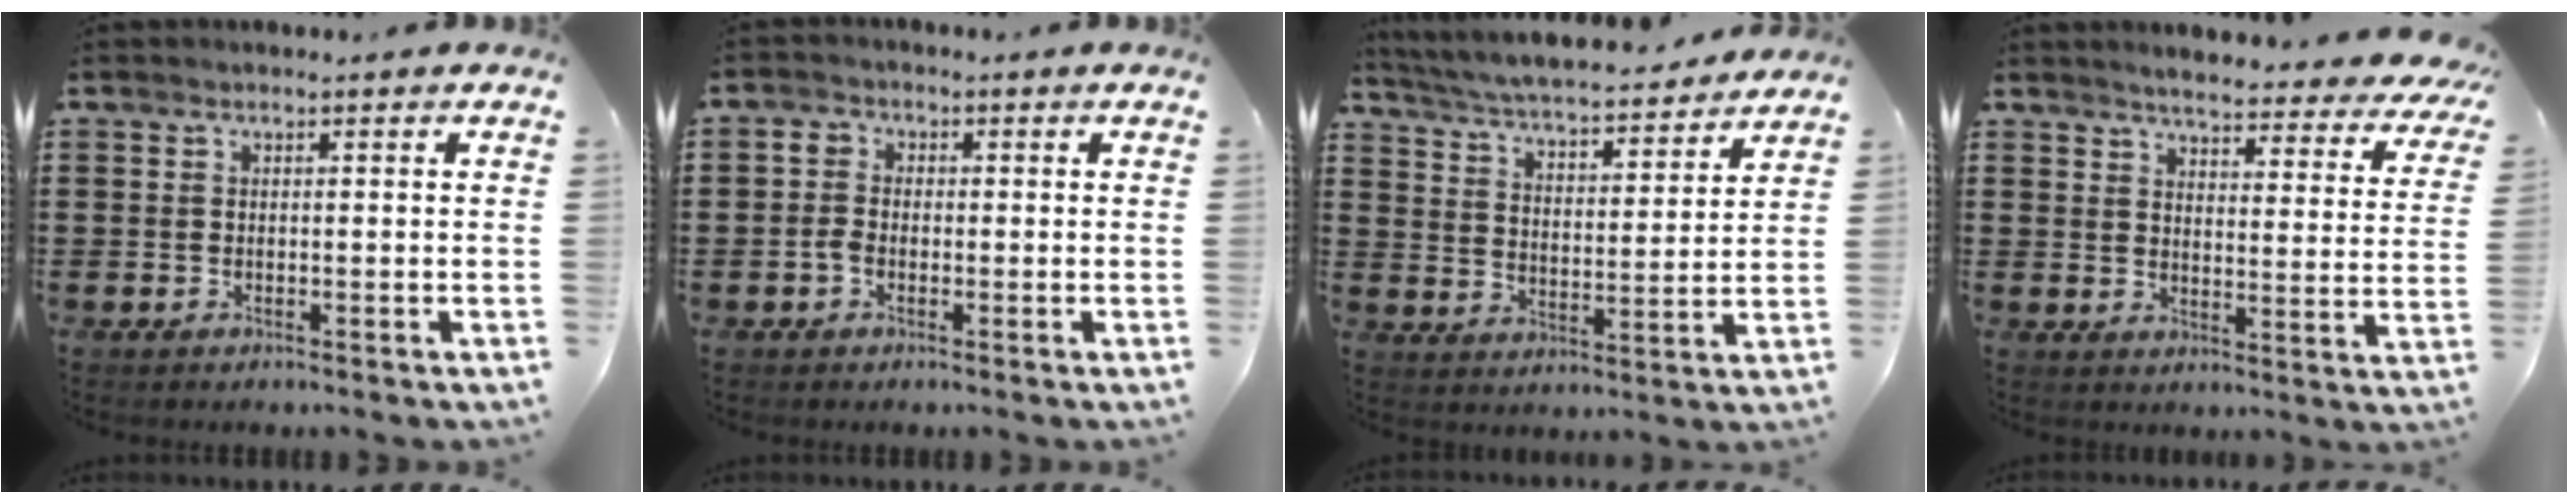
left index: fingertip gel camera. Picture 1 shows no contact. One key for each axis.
{"total": 2.4, "fx": -0.7, "fy": 2.0, "fz": 1.2, "tx": -0.040, "ty": 0.000, "tz": -0.019}
{"total": 4.9, "fx": 4.6, "fy": 0.0, "fz": 1.5, "tx": -0.052, "ty": -0.035, "tz": 0.073}
{"total": 4.5, "fx": 4.2, "fy": -0.1, "fz": 1.6, "tx": -0.042, "ty": -0.033, "tz": 0.066}